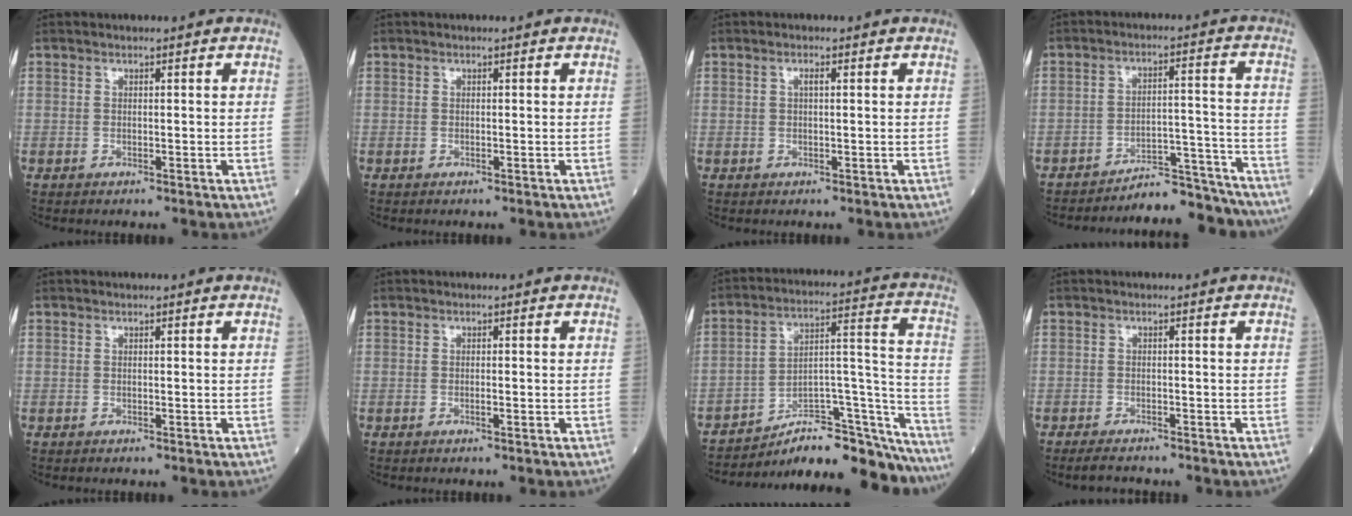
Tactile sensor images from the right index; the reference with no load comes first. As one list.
[{"total": 0.0}, {"total": 1.0, "force": [0.3, 0.2, 1.0], "torque": [-0.019, 0.003, 0.003]}, {"total": 10.2, "force": [-10.1, 1.5, 0.7], "torque": [0.010, 0.047, -0.151]}, {"total": 0.0}, {"total": 0.7, "force": [-0.3, 0.0, 0.6], "torque": [-0.011, 0.000, -0.004]}, {"total": 22.6, "force": [-20.5, 3.6, 8.7], "torque": [-0.071, 0.051, -0.299]}, {"total": 2.7, "force": [-2.4, 0.6, 1.1], "torque": [-0.024, -0.007, -0.036]}]